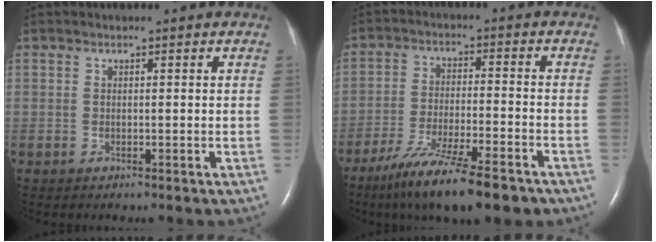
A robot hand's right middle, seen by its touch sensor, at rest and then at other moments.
{"total": 14.9, "force": [-11.1, 1.9, 9.9], "torque": [-0.159, -0.037, -0.182]}